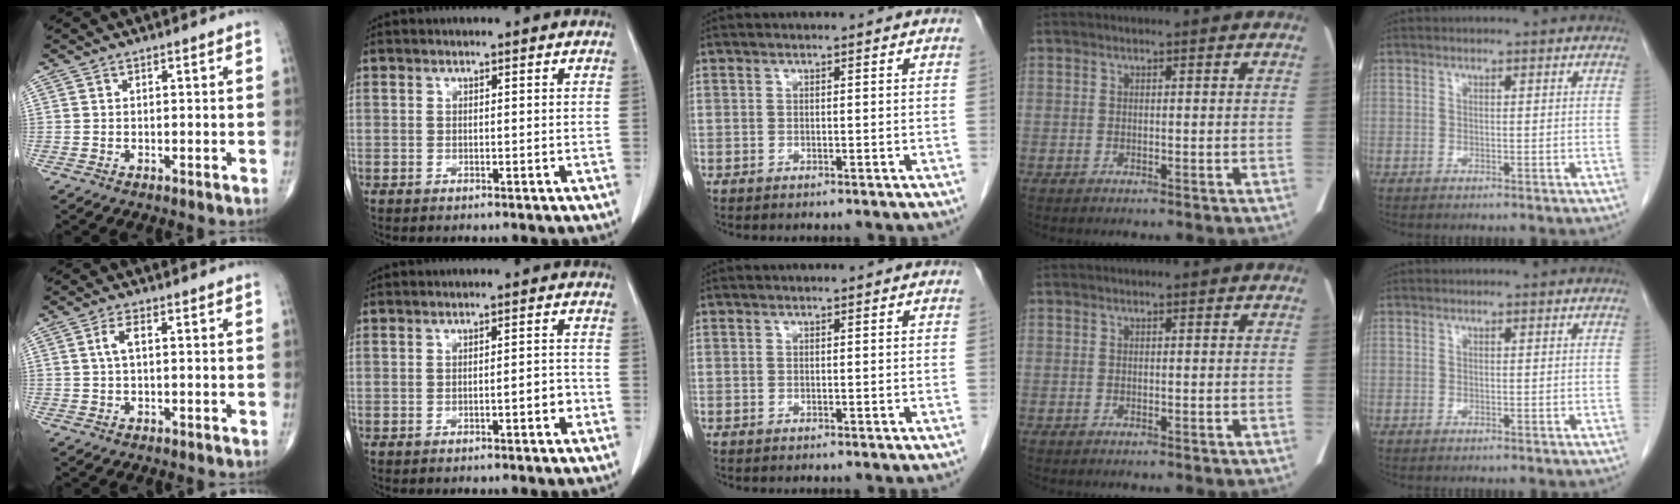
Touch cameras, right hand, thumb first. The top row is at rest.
{"thumb": {"total": 3.0, "force": [0.6, 1.2, 2.7], "torque": [-0.061, 0.009, 0.012]}, "index": {"total": 2.5, "force": [-1.0, 0.5, 2.2], "torque": [-0.031, 0.002, -0.014]}}